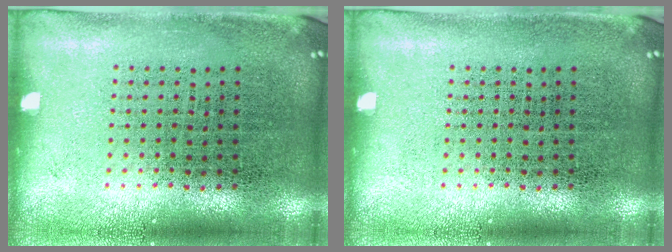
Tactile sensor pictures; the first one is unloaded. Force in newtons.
{"total": 0.0}